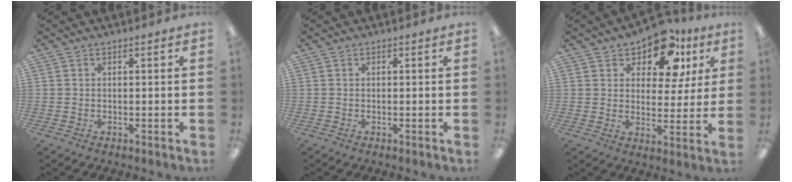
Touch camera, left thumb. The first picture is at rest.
{"total": 0.0}
{"total": 12.4, "force": [8.3, 6.6, 6.4], "torque": [-0.102, -0.039, 0.149]}